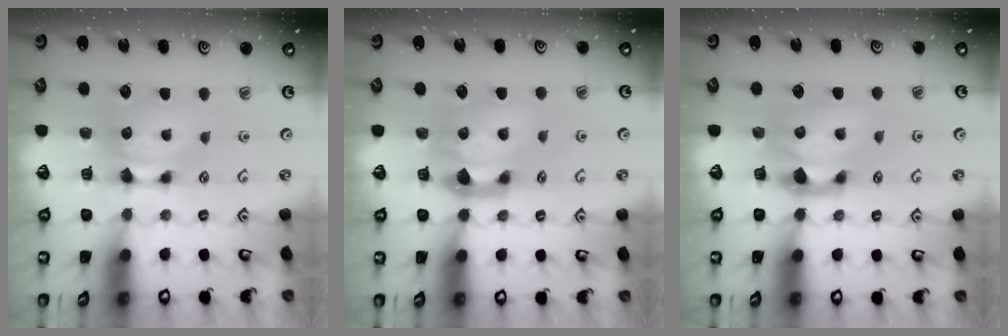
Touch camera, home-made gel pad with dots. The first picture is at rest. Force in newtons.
{"total": 2.9, "press": 2.6, "slide": 1.5}
{"total": 2.0, "press": 1.5, "slide": 1.4}